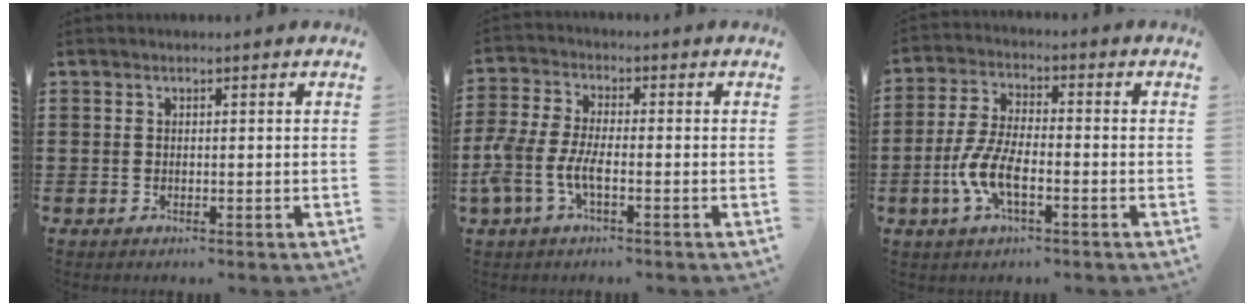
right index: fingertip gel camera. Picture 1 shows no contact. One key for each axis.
{"total": 5.4, "fx": -2.2, "fy": 1.9, "fz": 4.5, "tx": -0.120, "ty": -0.011, "tz": -0.052}
{"total": 7.5, "fx": -2.9, "fy": 2.7, "fz": 6.4, "tx": -0.154, "ty": -0.012, "tz": -0.060}